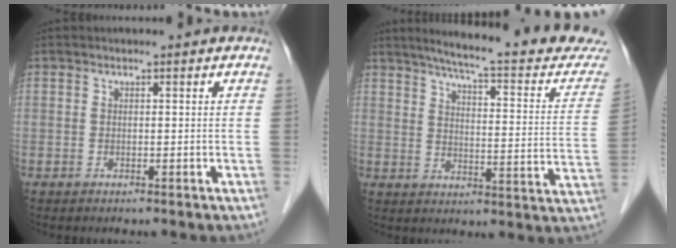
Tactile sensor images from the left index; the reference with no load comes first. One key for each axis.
{"total": 21.6, "fx": 19.4, "fy": 1.4, "fz": 9.6, "tx": -0.124, "ty": -0.054, "tz": 0.234}